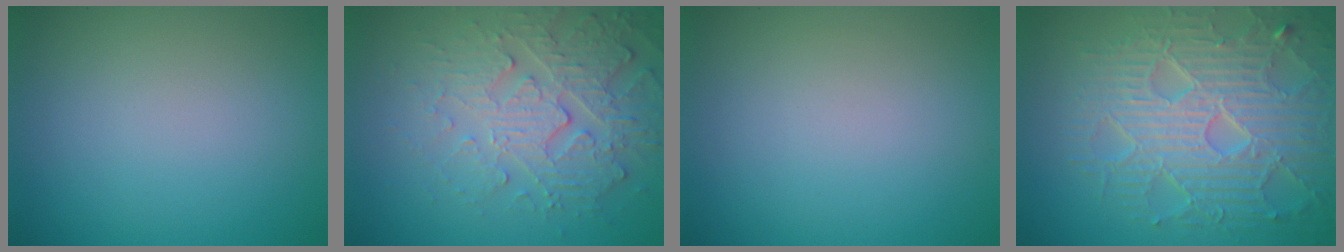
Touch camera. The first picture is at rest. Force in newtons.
{"total": 4.4, "press": 4.4, "slide": 0.5}
{"total": 0.0}
{"total": 8.4, "press": 6.1, "slide": 5.8}